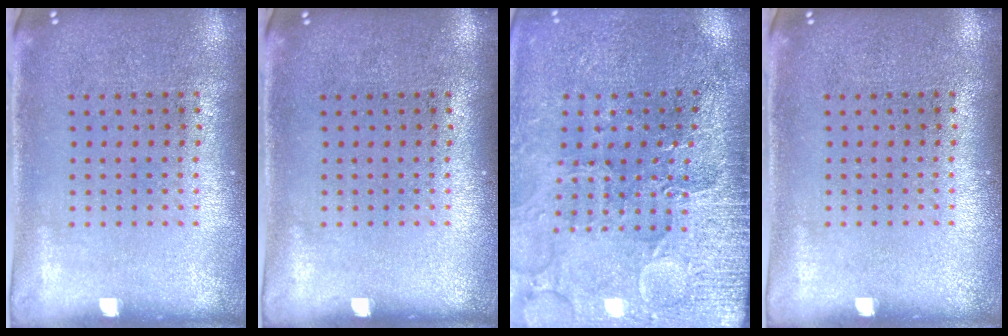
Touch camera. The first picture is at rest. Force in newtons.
{"total": 0.0}
{"total": 3.4, "press": 3.4, "slide": 0.4}
{"total": 0.0}